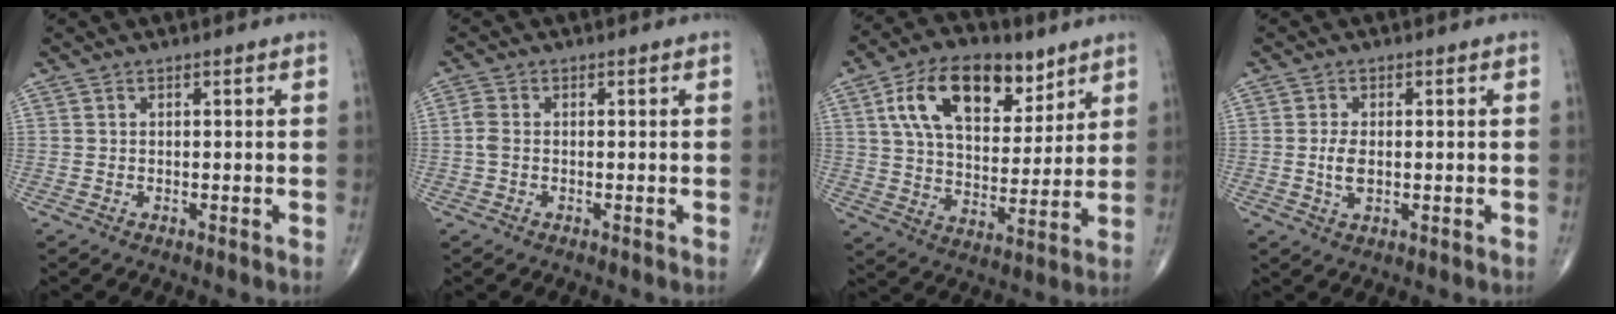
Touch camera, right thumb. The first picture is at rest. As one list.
[{"total": 2.1, "force": [-0.2, 1.3, 1.6], "torque": [-0.042, 0.004, -0.010]}, {"total": 18.3, "force": [8.8, 10.1, 12.4], "torque": [-0.173, -0.025, 0.153]}, {"total": 3.5, "force": [0.0, 1.8, 3.0], "torque": [-0.062, -0.006, 0.000]}]